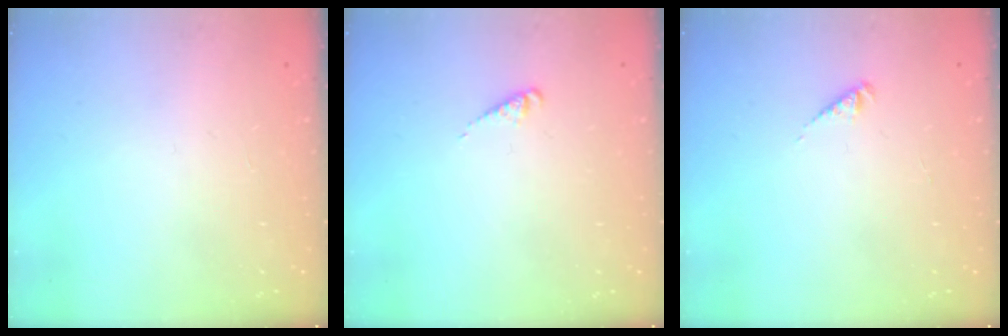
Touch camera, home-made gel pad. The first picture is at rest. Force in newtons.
{"total": 2.1, "press": 2.1, "slide": 0.4}
{"total": 2.5, "press": 2.5, "slide": 0.5}